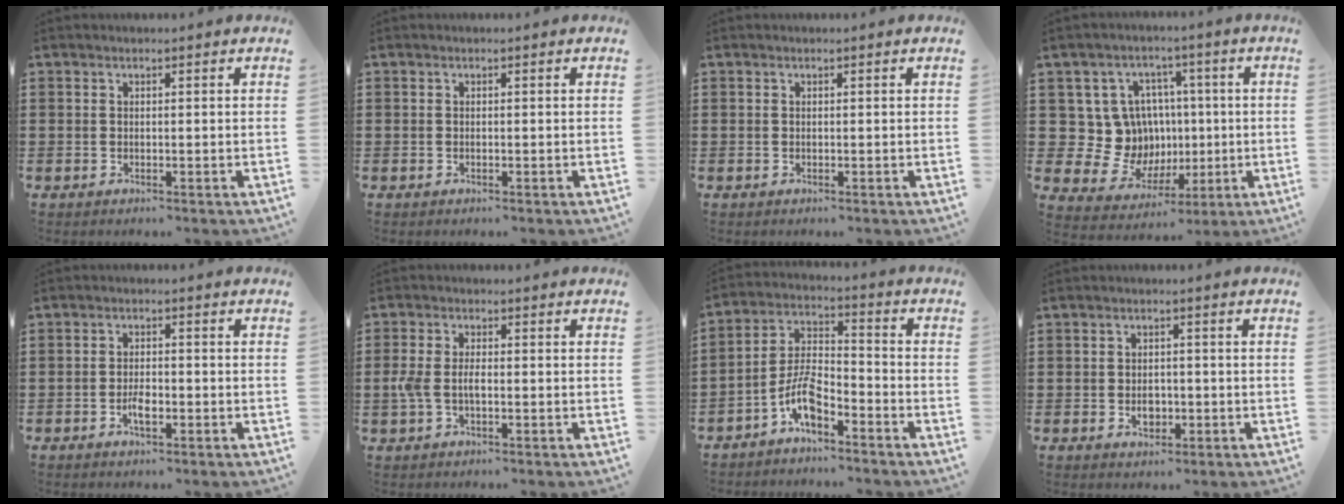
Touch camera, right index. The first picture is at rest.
{"total": 0.0}
{"total": 0.0}
{"total": 10.6, "force": [1.2, 10.1, 3.1], "torque": [-0.079, -0.005, 0.036]}
{"total": 2.9, "force": [-1.3, 1.0, 2.3], "torque": [-0.050, -0.005, -0.023]}
{"total": 3.4, "force": [-0.6, 1.6, 2.9], "torque": [-0.076, -0.004, -0.017]}
{"total": 7.0, "force": [-4.7, 2.4, 4.7], "torque": [-0.109, -0.001, -0.092]}
{"total": 2.6, "force": [-0.8, 1.7, 1.8], "torque": [-0.031, -0.005, -0.016]}